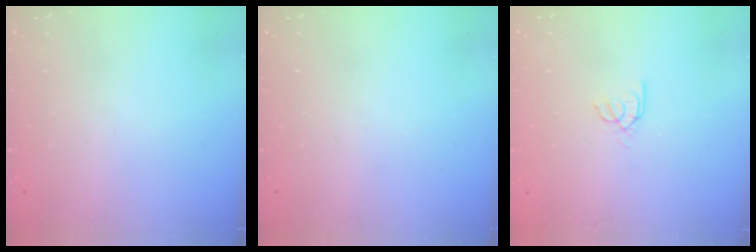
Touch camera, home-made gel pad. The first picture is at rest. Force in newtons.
{"total": 0.0}
{"total": 2.6, "press": 2.6, "slide": 0.2}